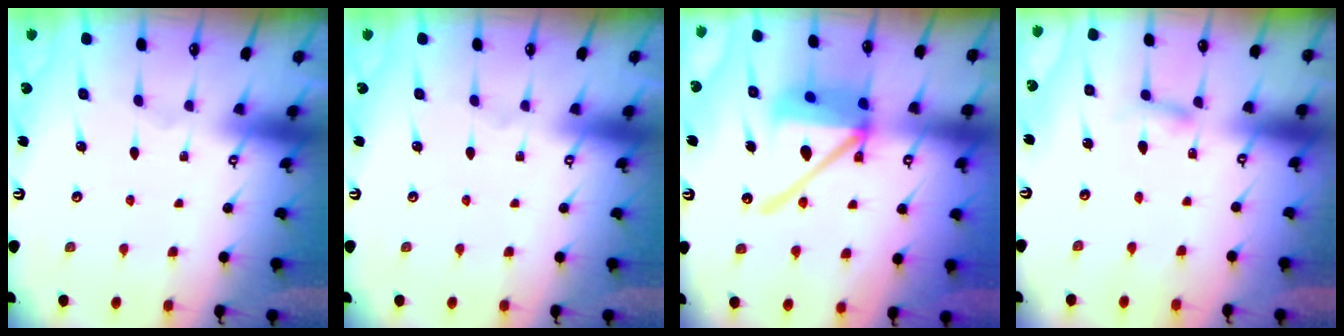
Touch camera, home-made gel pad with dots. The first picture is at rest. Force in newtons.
{"total": 0.0}
{"total": 16.1, "press": 15.9, "slide": 2.3}
{"total": 2.7, "press": 2.7, "slide": 0.3}